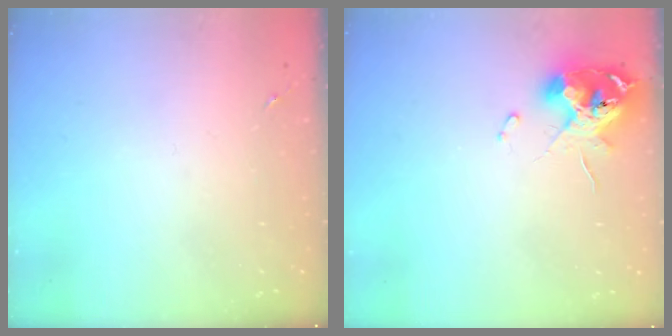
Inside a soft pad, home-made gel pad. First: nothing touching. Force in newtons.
{"total": 11.2, "press": 11.2, "slide": 1.3}